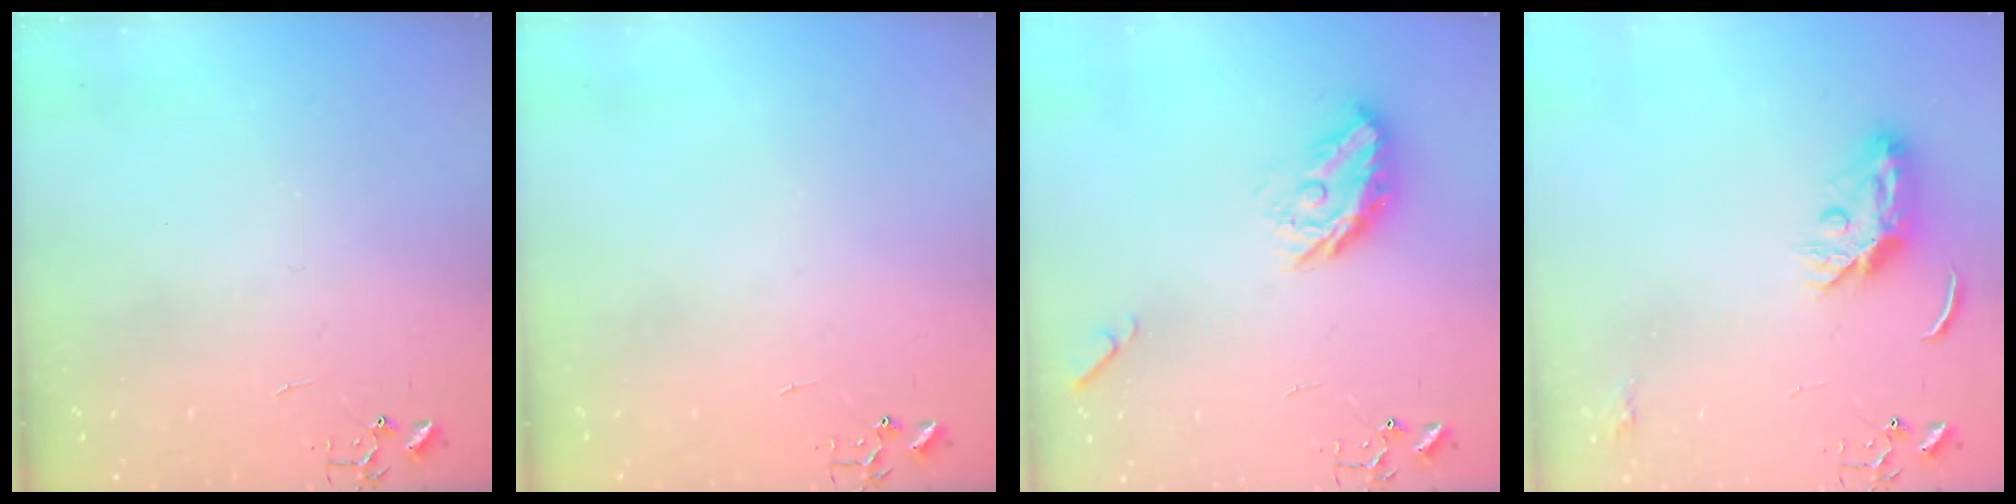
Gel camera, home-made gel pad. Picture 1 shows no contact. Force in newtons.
{"total": 0.0}
{"total": 11.3, "press": 11.3, "slide": 0.6}
{"total": 7.7, "press": 7.7, "slide": 0.2}